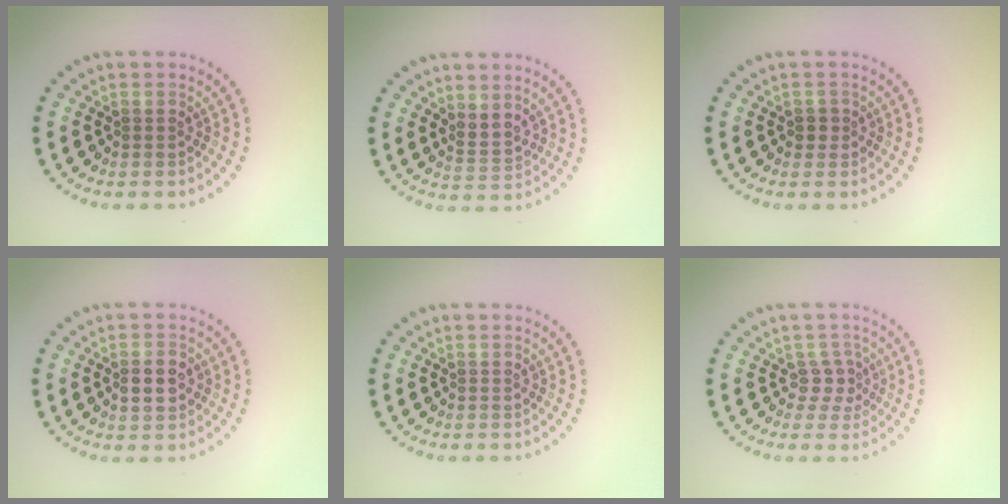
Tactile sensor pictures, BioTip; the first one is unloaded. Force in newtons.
{"total": 2.0, "press": 1.4, "slide": 1.4}
{"total": 1.1, "press": 1.0, "slide": 0.5}
{"total": 2.8, "press": 2.8, "slide": 0.0}
{"total": 0.0}
{"total": 1.8, "press": 1.2, "slide": 1.3}